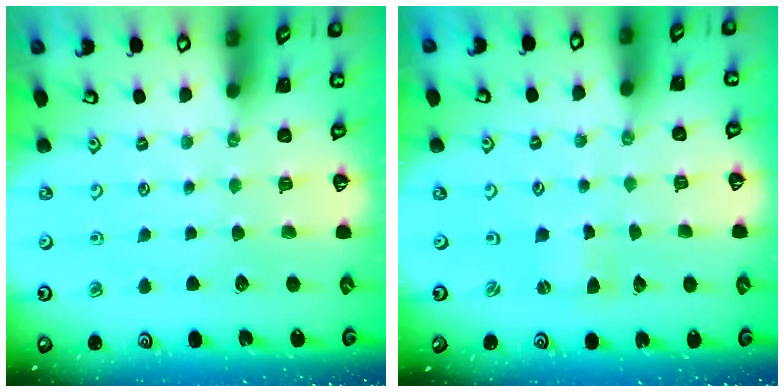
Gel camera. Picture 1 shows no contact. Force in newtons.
{"total": 1.1, "press": 1.1, "slide": 0.2}